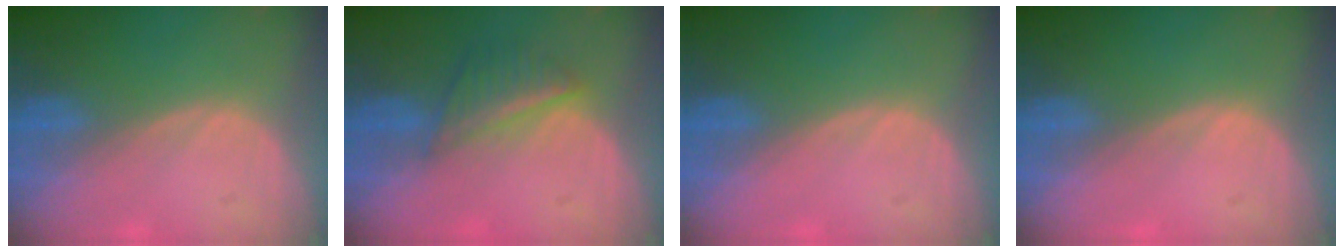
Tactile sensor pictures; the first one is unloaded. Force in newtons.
{"total": 5.6, "press": 5.1, "slide": 2.2}
{"total": 0.0}
{"total": 0.0}